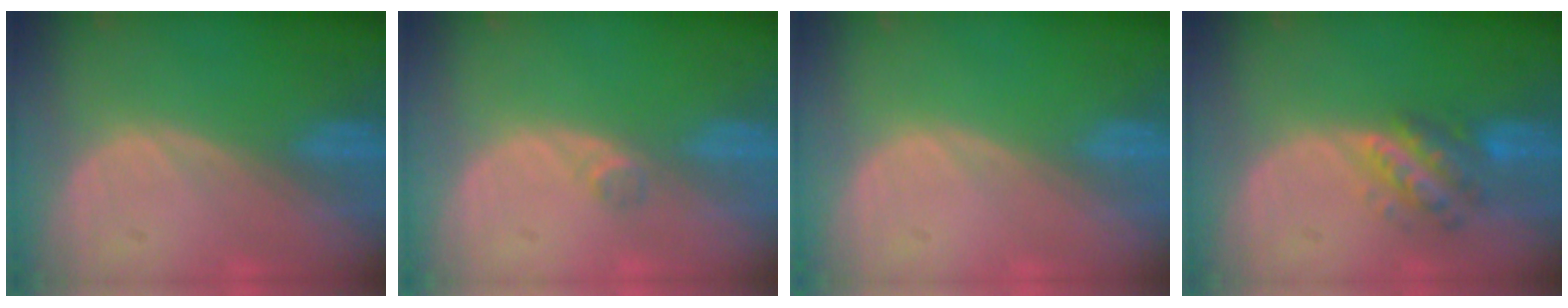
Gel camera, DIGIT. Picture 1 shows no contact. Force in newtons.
{"total": 1.3, "press": 1.1, "slide": 0.7}
{"total": 0.0}
{"total": 5.8, "press": 5.5, "slide": 1.7}